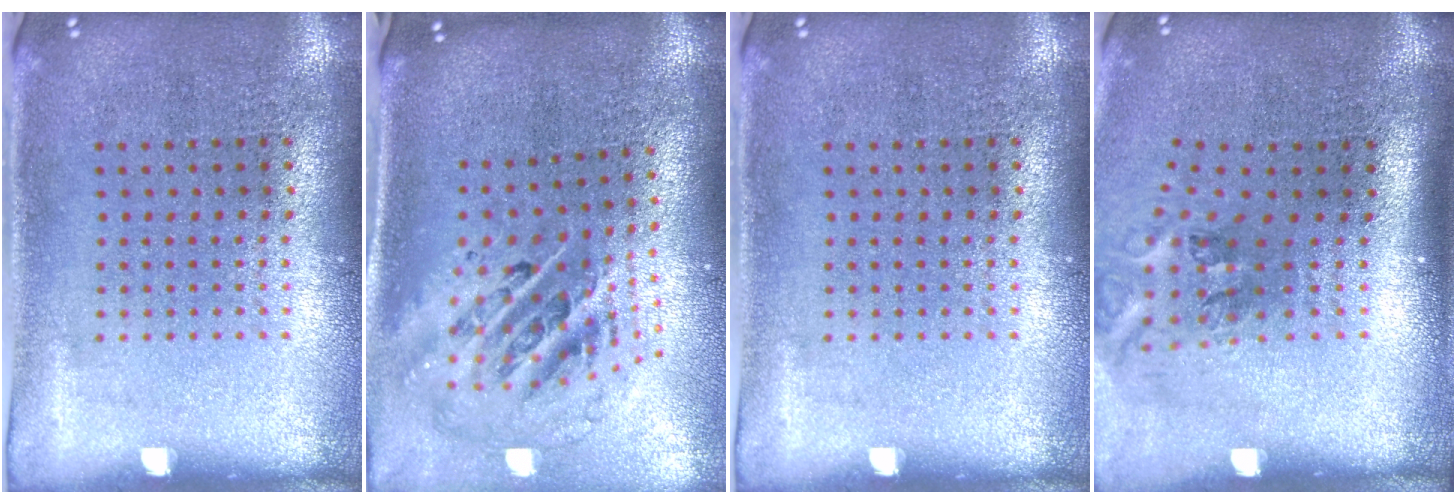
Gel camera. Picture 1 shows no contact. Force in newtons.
{"total": 2.8, "press": 1.9, "slide": 2.1}
{"total": 0.0}
{"total": 1.7, "press": 1.2, "slide": 1.3}